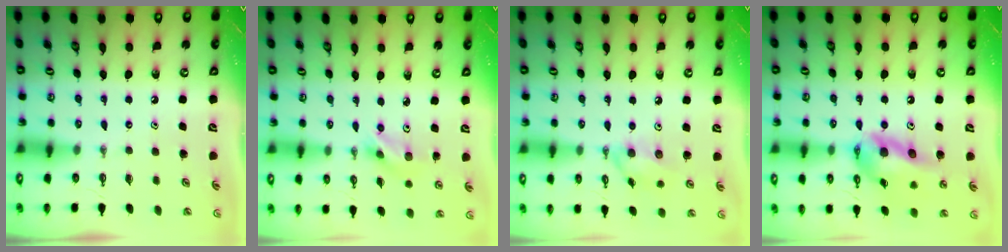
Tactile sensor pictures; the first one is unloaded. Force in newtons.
{"total": 5.5, "press": 3.8, "slide": 4.0}
{"total": 10.0, "press": 10.0, "slide": 1.2}
{"total": 16.7, "press": 16.2, "slide": 4.1}